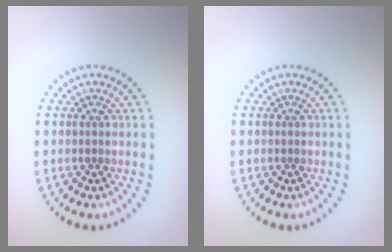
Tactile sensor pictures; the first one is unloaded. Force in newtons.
{"total": 0.0}